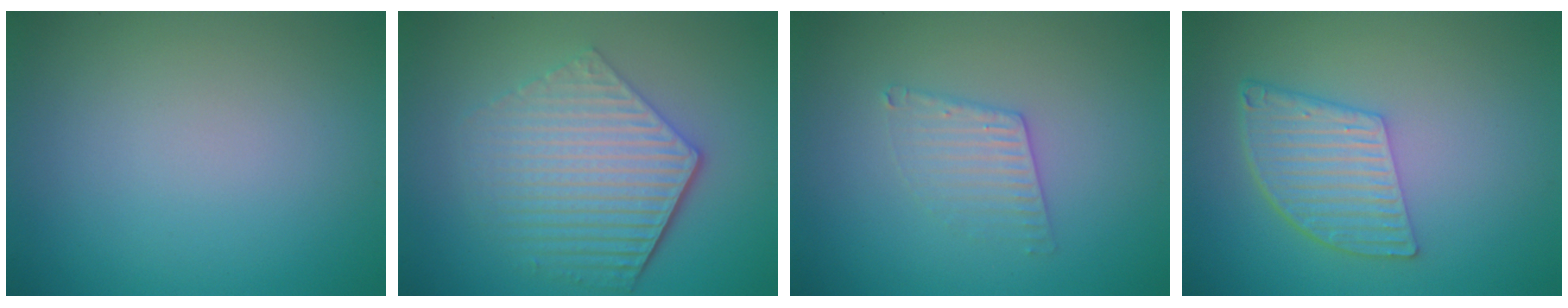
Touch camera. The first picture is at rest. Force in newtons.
{"total": 6.2, "press": 4.6, "slide": 4.2}
{"total": 2.1, "press": 2.1, "slide": 0.3}
{"total": 5.2, "press": 3.9, "slide": 3.5}